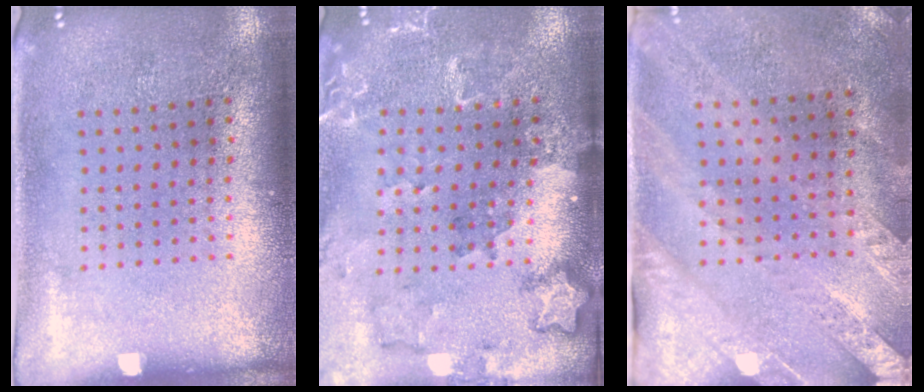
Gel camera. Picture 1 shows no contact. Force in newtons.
{"total": 1.8, "press": 1.7, "slide": 0.2}
{"total": 2.5, "press": 2.1, "slide": 1.3}